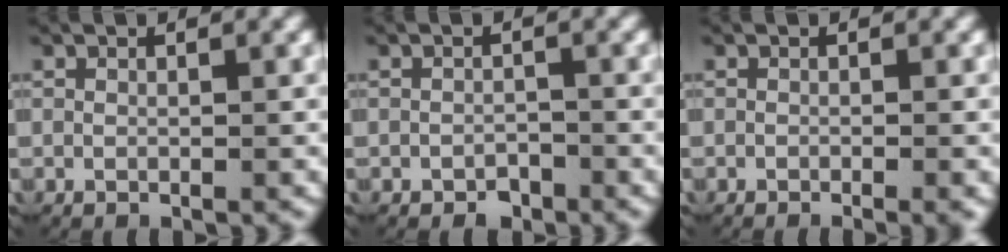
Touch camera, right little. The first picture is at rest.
{"total": 1.6, "force": [-1.3, 0.8, 0.0], "torque": [0.006, -0.002, -0.024]}
{"total": 1.2, "force": [-0.8, 0.1, 0.9], "torque": [-0.009, -0.001, -0.011]}